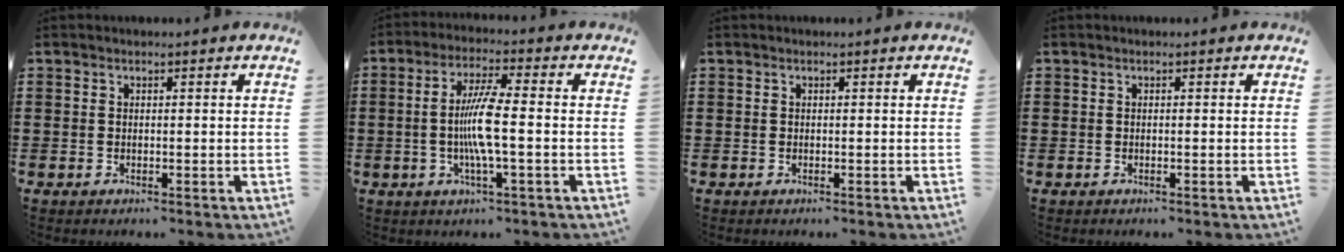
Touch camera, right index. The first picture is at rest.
{"total": 7.1, "force": [-0.8, 0.5, 7.0], "torque": [-0.145, -0.009, -0.025]}
{"total": 0.0}
{"total": 0.0}